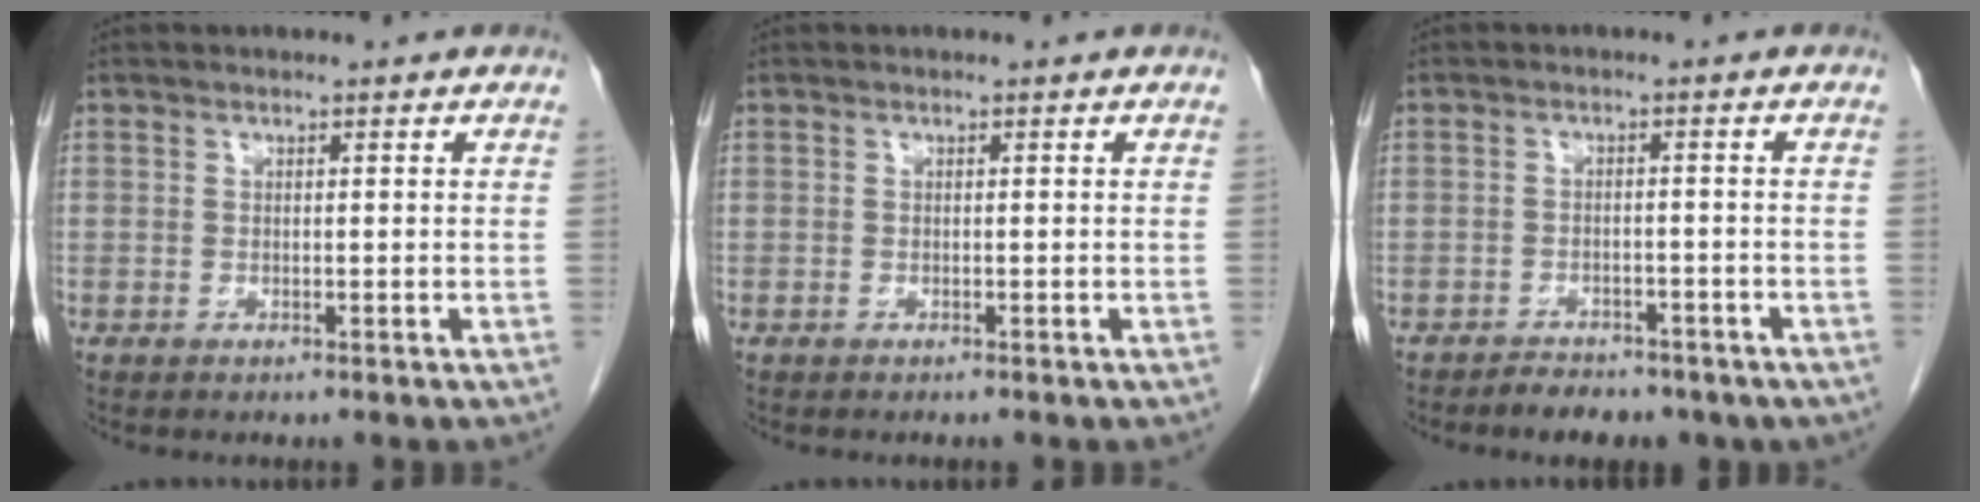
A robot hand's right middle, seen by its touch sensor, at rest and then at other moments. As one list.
[{"total": 0.0}, {"total": 6.4, "force": [-5.1, 2.9, 2.5], "torque": [-0.036, 0.003, -0.060]}]